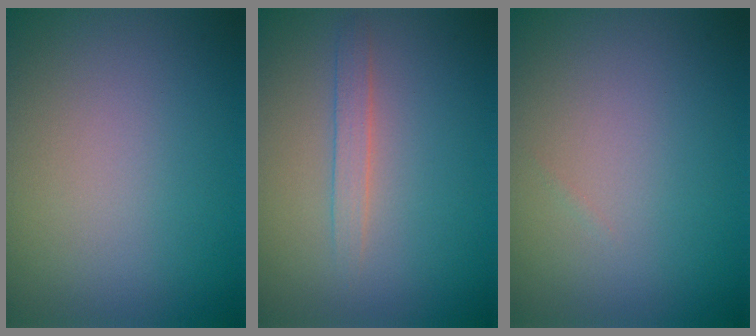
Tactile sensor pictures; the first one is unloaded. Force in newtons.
{"total": 1.5, "press": 1.5, "slide": 0.1}
{"total": 0.0}